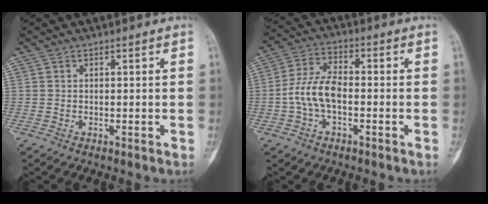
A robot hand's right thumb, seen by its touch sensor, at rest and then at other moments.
{"total": 8.4, "force": [-1.6, 4.5, 6.9], "torque": [-0.145, 0.029, -0.038]}